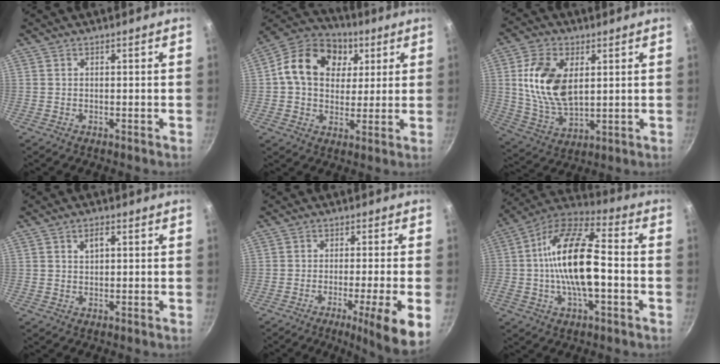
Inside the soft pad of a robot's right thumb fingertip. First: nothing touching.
{"total": 17.1, "force": [4.6, 13.1, 10.0], "torque": [-0.158, 0.011, 0.061]}
{"total": 14.1, "force": [3.1, 8.3, 11.0], "torque": [-0.199, -0.016, 0.066]}
{"total": 2.5, "force": [0.8, 1.6, 1.7], "torque": [-0.020, 0.004, 0.014]}
{"total": 10.2, "force": [-3.8, 0.7, 9.5], "torque": [-0.138, 0.009, -0.055]}
{"total": 18.1, "force": [-1.5, 7.4, 16.5], "torque": [-0.295, 0.034, -0.046]}